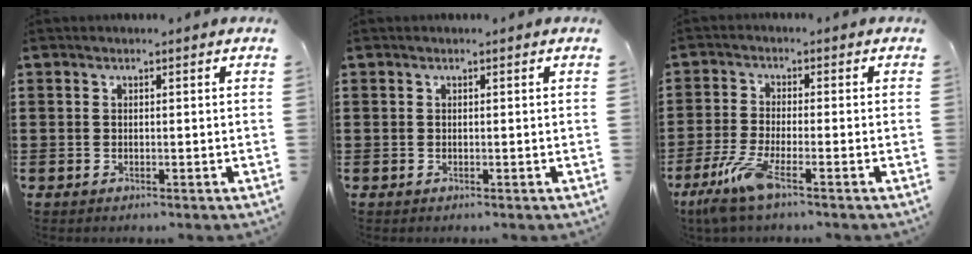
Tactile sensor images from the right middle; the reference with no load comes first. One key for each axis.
{"total": 0.0}
{"total": 6.2, "fx": -3.6, "fy": 1.0, "fz": 5.0, "tx": -0.122, "ty": -0.019, "tz": -0.071}